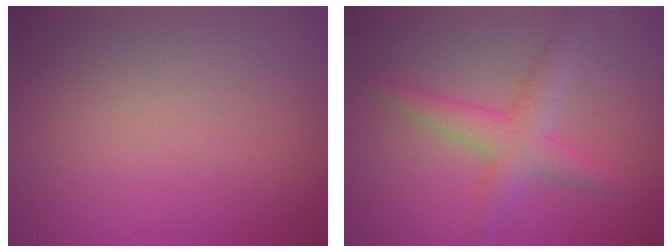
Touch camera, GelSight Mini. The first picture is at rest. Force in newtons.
{"total": 3.9, "press": 3.9, "slide": 0.1}